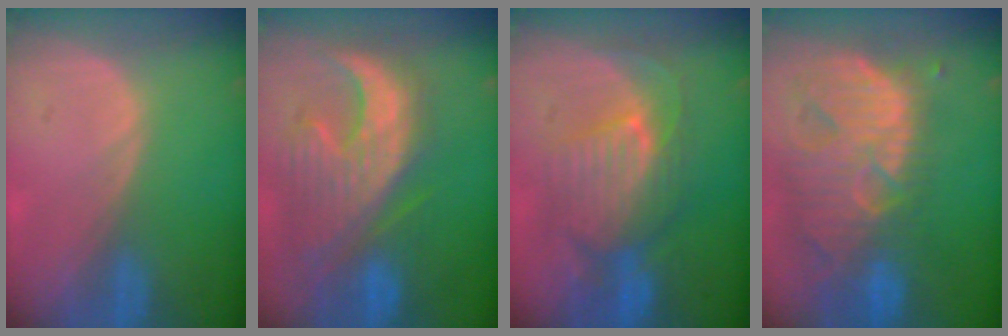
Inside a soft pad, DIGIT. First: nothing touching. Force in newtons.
{"total": 12.2, "press": 11.2, "slide": 4.9}
{"total": 9.1, "press": 8.7, "slide": 2.6}
{"total": 13.7, "press": 11.6, "slide": 7.3}